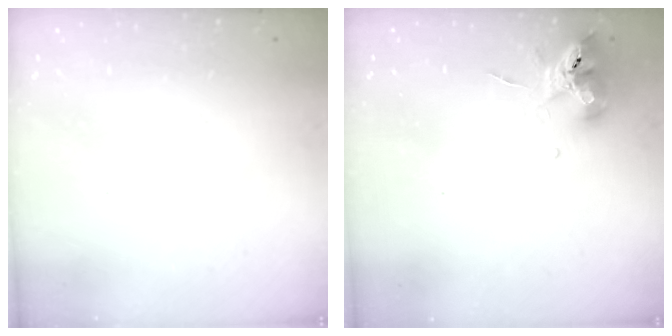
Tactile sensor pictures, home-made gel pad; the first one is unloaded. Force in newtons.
{"total": 11.4, "press": 11.3, "slide": 1.9}